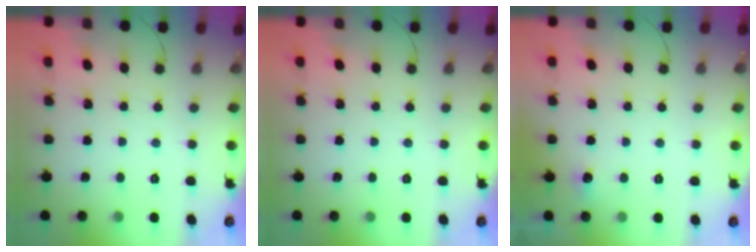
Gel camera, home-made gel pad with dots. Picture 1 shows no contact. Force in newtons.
{"total": 0.0}
{"total": 3.6, "press": 3.3, "slide": 1.5}